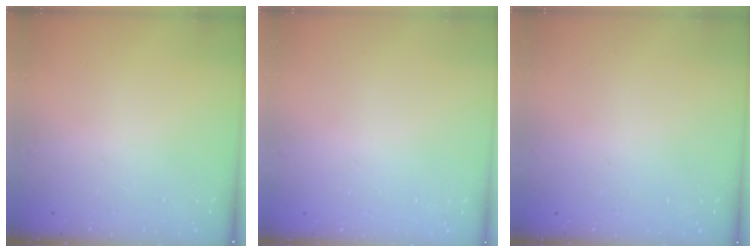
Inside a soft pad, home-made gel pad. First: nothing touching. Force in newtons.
{"total": 0.5, "press": 0.5, "slide": 0.1}
{"total": 0.0}